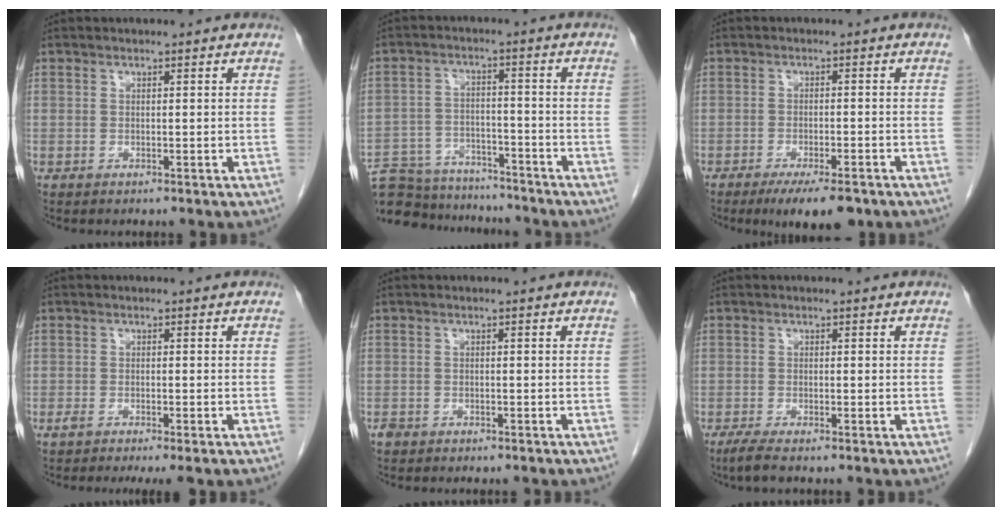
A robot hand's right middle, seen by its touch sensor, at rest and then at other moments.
{"total": 18.4, "force": [-16.7, 5.4, 5.5], "torque": [-0.141, -0.003, -0.246]}
{"total": 7.2, "force": [-5.1, 1.7, 4.8], "torque": [-0.068, -0.011, -0.076]}
{"total": 4.1, "force": [-3.1, 0.4, 2.7], "torque": [-0.038, -0.008, -0.045]}
{"total": 1.9, "force": [-1.7, 0.8, 0.6], "torque": [-0.009, 0.000, -0.022]}
{"total": 2.4, "force": [-1.8, 0.0, 1.5], "torque": [-0.038, -0.008, -0.036]}